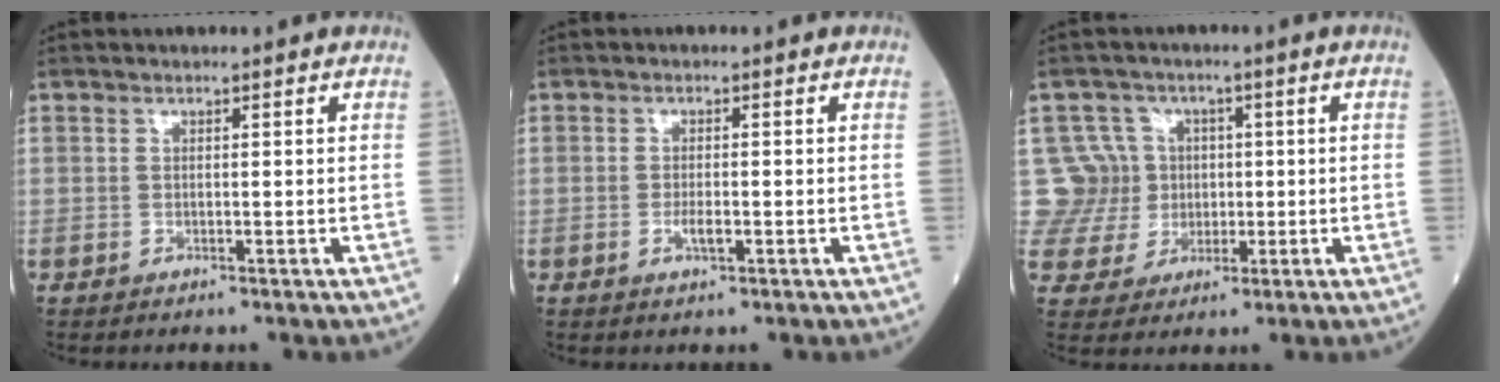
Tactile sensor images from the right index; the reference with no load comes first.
{"total": 1.9, "force": [-0.7, 0.5, 1.7], "torque": [-0.033, -0.001, -0.012]}
{"total": 8.2, "force": [1.3, 8.1, -0.1], "torque": [0.005, 0.032, 0.031]}